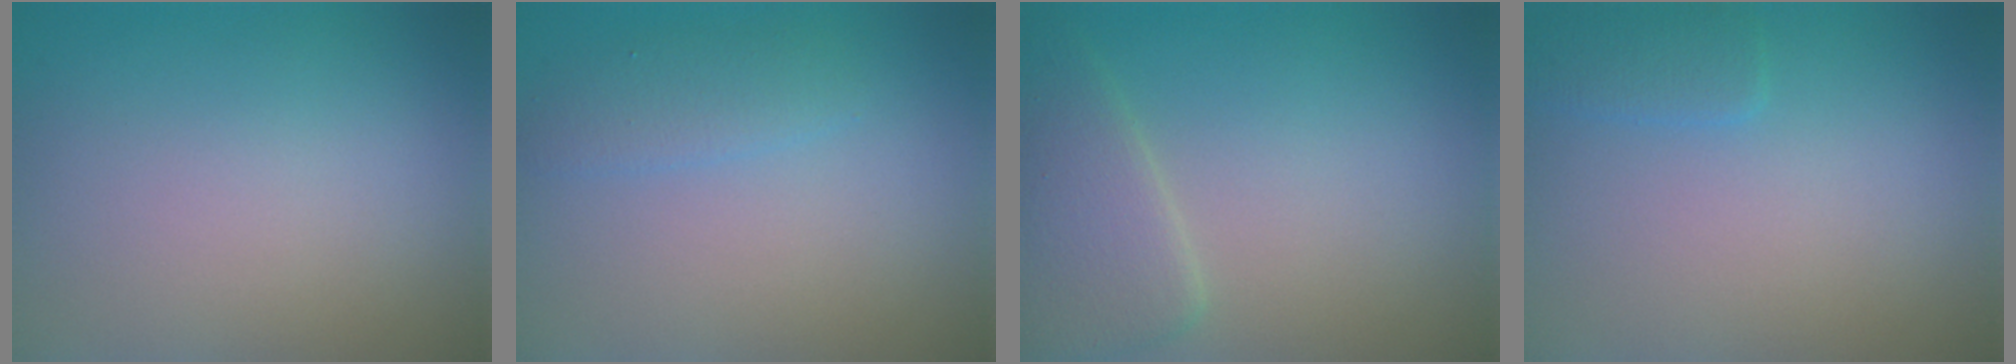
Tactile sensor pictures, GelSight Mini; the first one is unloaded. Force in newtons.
{"total": 1.6, "press": 1.6, "slide": 0.1}
{"total": 4.4, "press": 4.4, "slide": 0.1}
{"total": 1.5, "press": 1.5, "slide": 0.1}